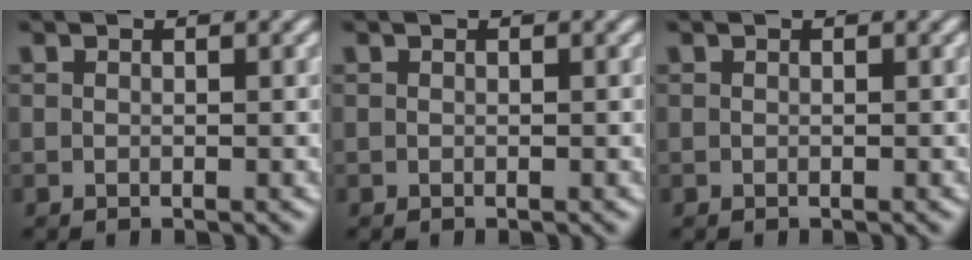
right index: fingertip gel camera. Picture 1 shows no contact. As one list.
[{"total": 0.0}, {"total": 0.0}]